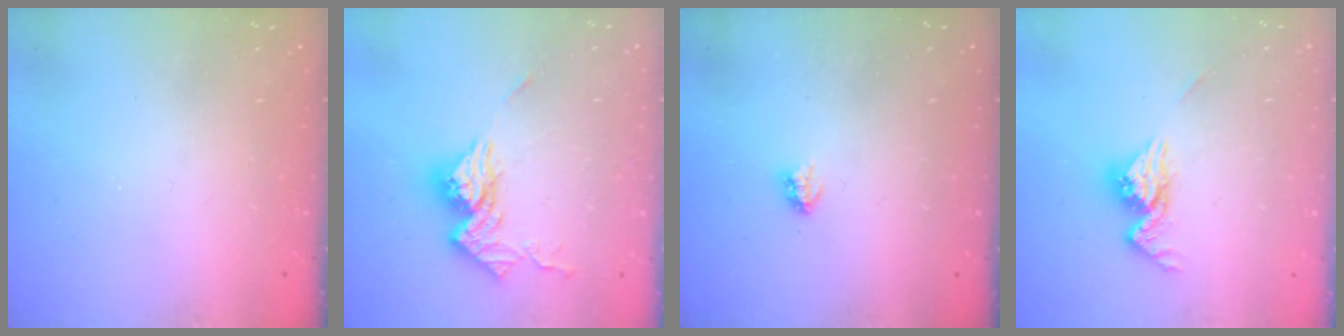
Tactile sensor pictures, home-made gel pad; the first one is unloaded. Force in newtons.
{"total": 14.1, "press": 14.1, "slide": 1.4}
{"total": 2.9, "press": 2.8, "slide": 0.4}
{"total": 10.7, "press": 10.6, "slide": 0.8}